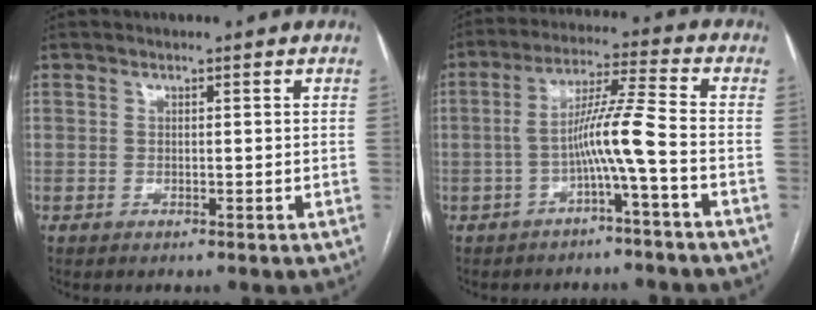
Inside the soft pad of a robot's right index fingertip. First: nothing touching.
{"total": 7.7, "force": [-2.5, -1.2, 7.1], "torque": [-0.132, 0.023, -0.045]}